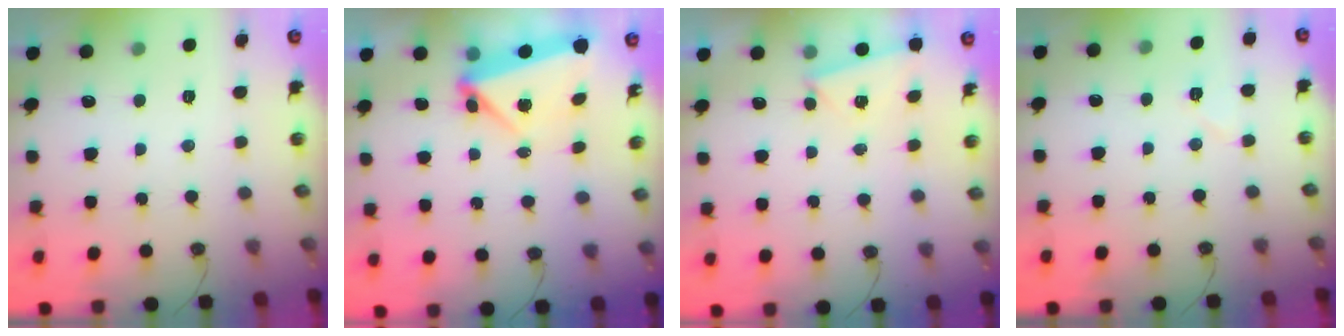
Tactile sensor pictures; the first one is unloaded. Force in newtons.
{"total": 5.7, "press": 5.7, "slide": 0.3}
{"total": 1.7, "press": 1.7, "slide": 0.4}
{"total": 5.6, "press": 4.9, "slide": 2.7}